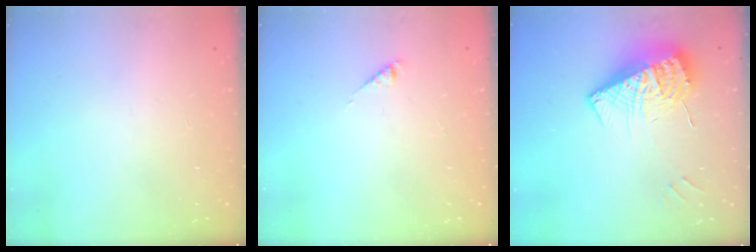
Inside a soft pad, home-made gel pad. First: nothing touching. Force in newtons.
{"total": 2.5, "press": 2.4, "slide": 0.4}
{"total": 13.2, "press": 13.1, "slide": 1.9}